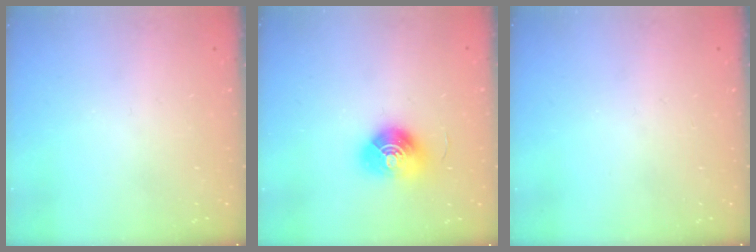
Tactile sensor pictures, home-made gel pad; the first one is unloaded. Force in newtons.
{"total": 10.4, "press": 10.4, "slide": 0.3}
{"total": 0.0}